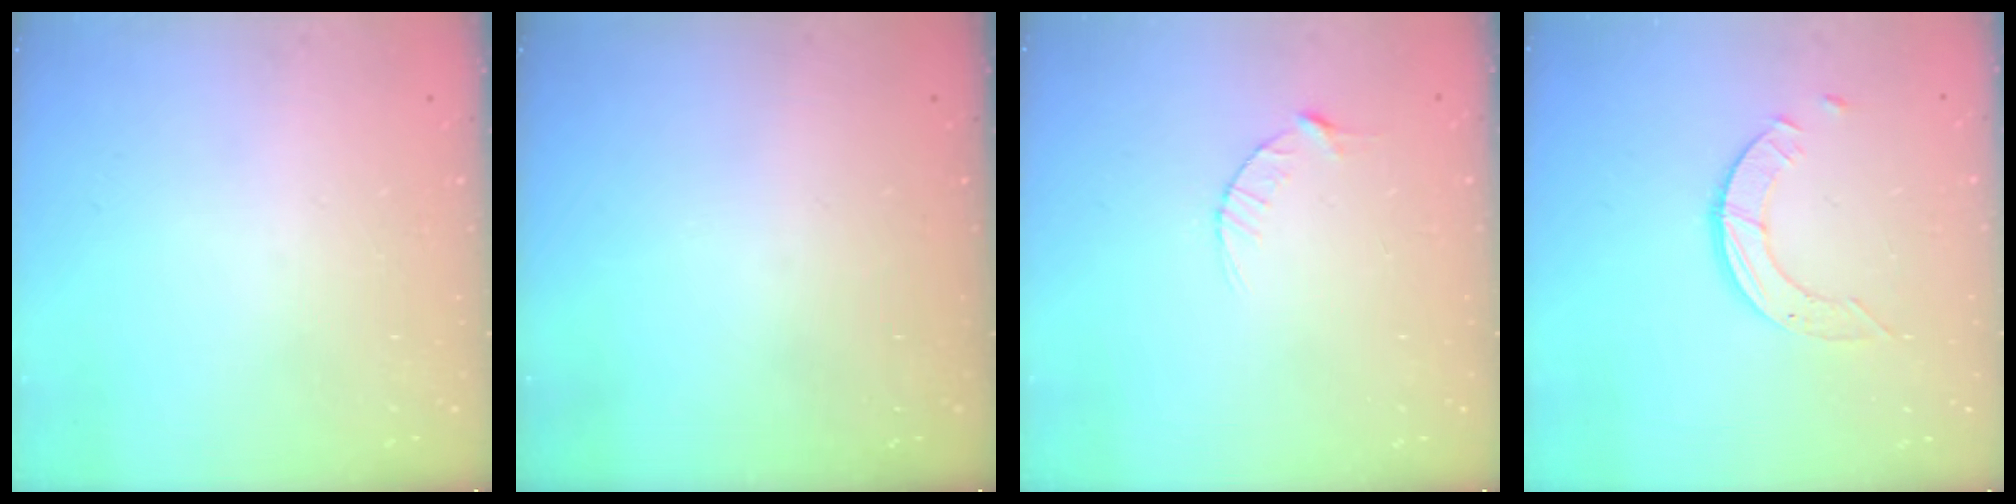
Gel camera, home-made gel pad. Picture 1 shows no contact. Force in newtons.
{"total": 0.0}
{"total": 2.9, "press": 2.9, "slide": 0.4}
{"total": 4.0, "press": 4.0, "slide": 0.2}